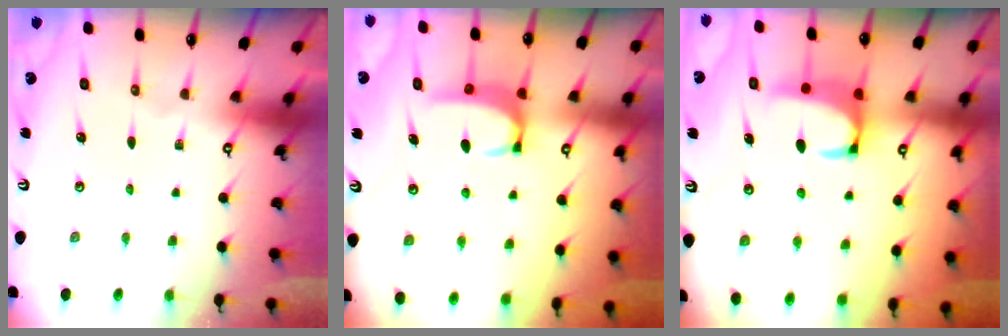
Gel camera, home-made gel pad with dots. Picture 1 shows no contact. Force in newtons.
{"total": 3.3, "press": 3.3, "slide": 0.5}
{"total": 3.0, "press": 2.8, "slide": 1.1}